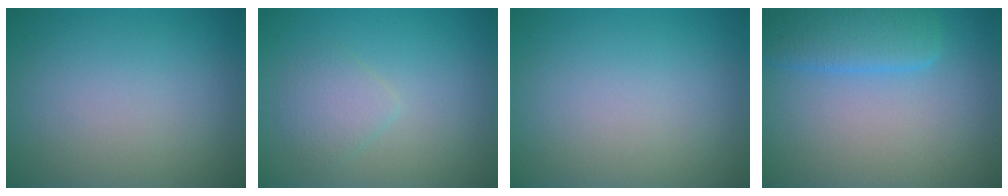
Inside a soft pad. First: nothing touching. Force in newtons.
{"total": 2.0, "press": 1.9, "slide": 0.1}
{"total": 0.0}
{"total": 4.2, "press": 4.2, "slide": 0.2}